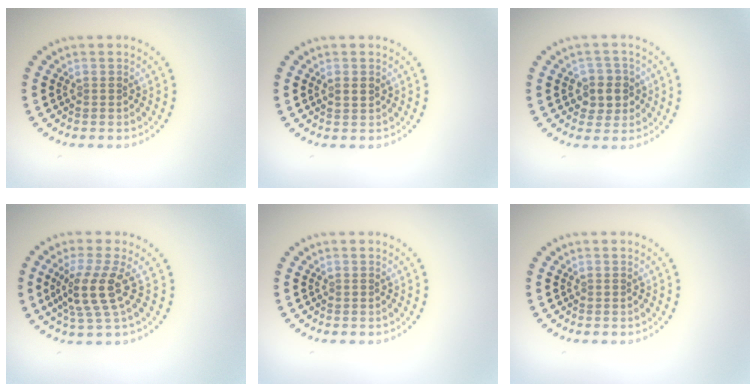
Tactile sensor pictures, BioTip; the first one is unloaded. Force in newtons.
{"total": 1.5, "press": 1.4, "slide": 0.1}
{"total": 2.6, "press": 2.5, "slide": 0.9}
{"total": 3.9, "press": 2.9, "slide": 2.6}
{"total": 0.0}
{"total": 0.0}